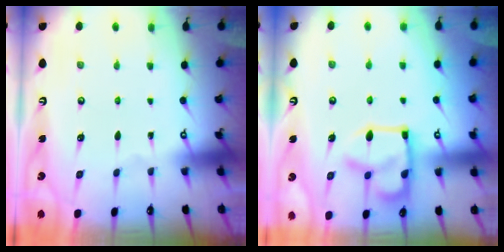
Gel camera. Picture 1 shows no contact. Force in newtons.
{"total": 14.8, "press": 14.8, "slide": 1.0}